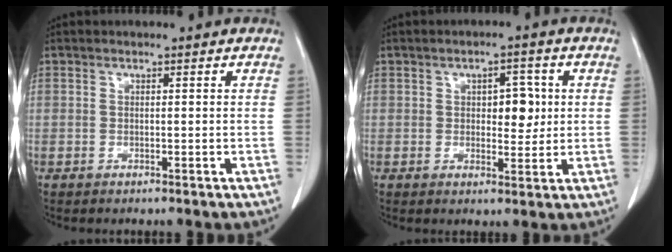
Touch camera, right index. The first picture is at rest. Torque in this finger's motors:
{"motor_torque": [-0.05, 0.13, 0.03, 0.03]}